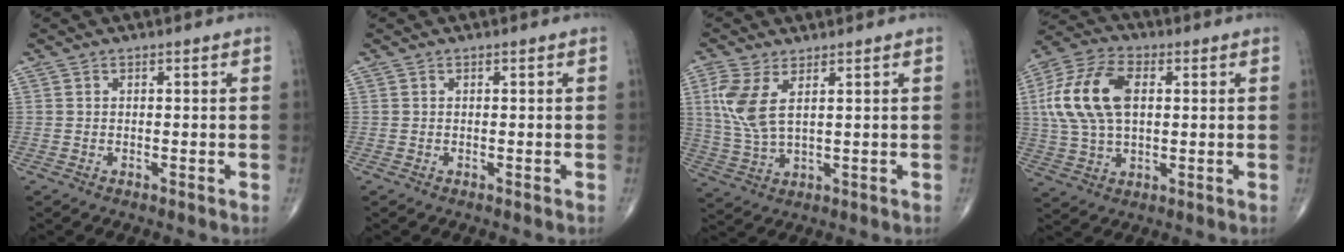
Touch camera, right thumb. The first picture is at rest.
{"total": 0.0}
{"total": 8.3, "force": [2.8, 3.6, 7.0], "torque": [-0.164, -0.007, 0.066]}
{"total": 15.8, "force": [2.7, 9.2, 12.6], "torque": [-0.257, 0.013, 0.048]}